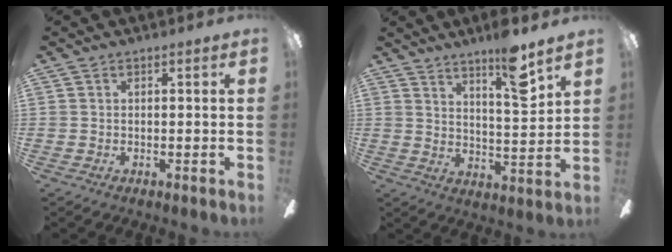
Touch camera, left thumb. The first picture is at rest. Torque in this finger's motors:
{"motor_torque": [1.12, 0.36, 1.14, -0.83, 0.08]}